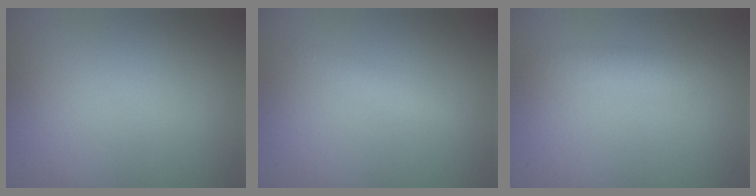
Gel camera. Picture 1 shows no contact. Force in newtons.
{"total": 1.2, "press": 1.2, "slide": 0.1}
{"total": 1.4, "press": 1.4, "slide": 0.1}